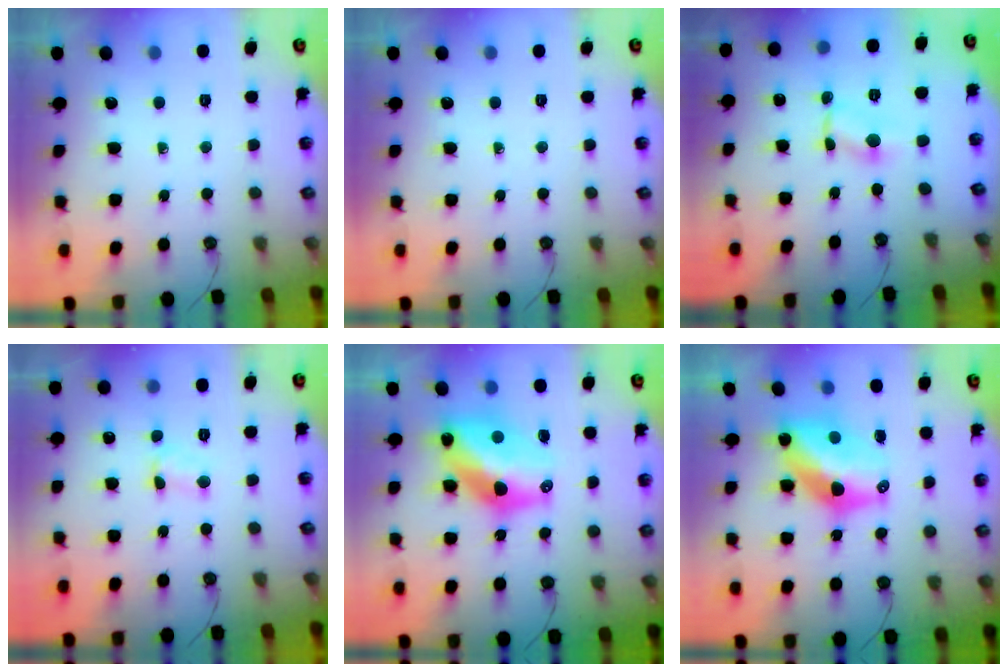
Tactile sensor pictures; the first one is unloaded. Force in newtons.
{"total": 0.0}
{"total": 1.5, "press": 1.5, "slide": 0.1}
{"total": 3.9, "press": 3.9, "slide": 0.4}
{"total": 14.6, "press": 14.6, "slide": 0.9}
{"total": 13.0, "press": 13.0, "slide": 1.1}